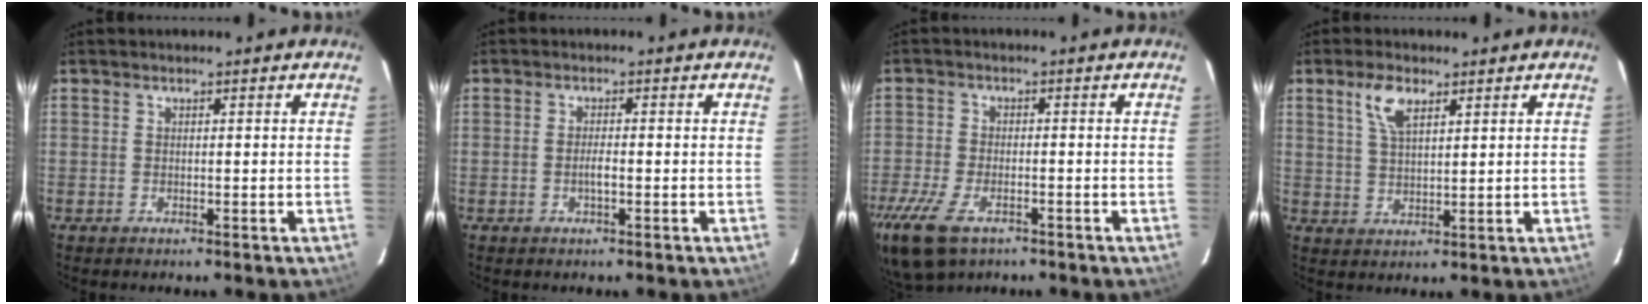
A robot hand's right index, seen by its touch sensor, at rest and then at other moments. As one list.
[{"total": 1.6, "force": [-0.6, 0.3, 1.5], "torque": [-0.030, 0.001, -0.011]}, {"total": 12.3, "force": [-7.6, 6.2, 7.5], "torque": [-0.197, -0.039, -0.139]}, {"total": 5.5, "force": [3.0, 2.2, 4.0], "torque": [-0.079, 0.009, 0.061]}]